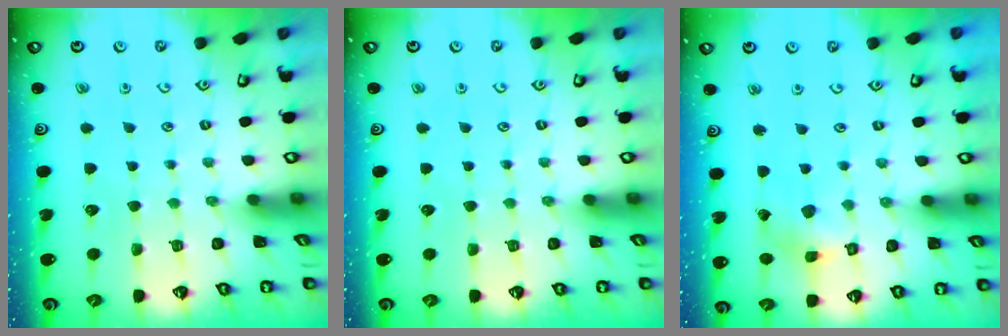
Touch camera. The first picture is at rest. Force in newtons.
{"total": 0.0}
{"total": 4.1, "press": 4.1, "slide": 0.5}